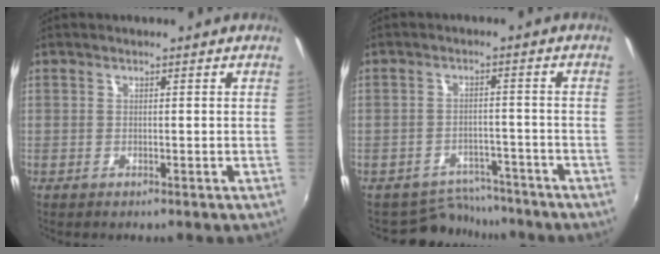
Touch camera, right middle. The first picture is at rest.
{"total": 6.9, "force": [-6.4, 2.7, -0.3], "torque": [-0.004, 0.011, -0.093]}